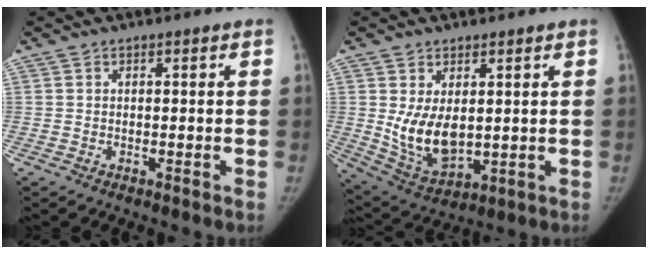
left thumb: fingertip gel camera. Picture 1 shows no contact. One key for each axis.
{"total": 10.2, "fx": 1.2, "fy": 6.2, "fz": 8.0, "tx": -0.128, "ty": -0.023, "tz": 0.044}